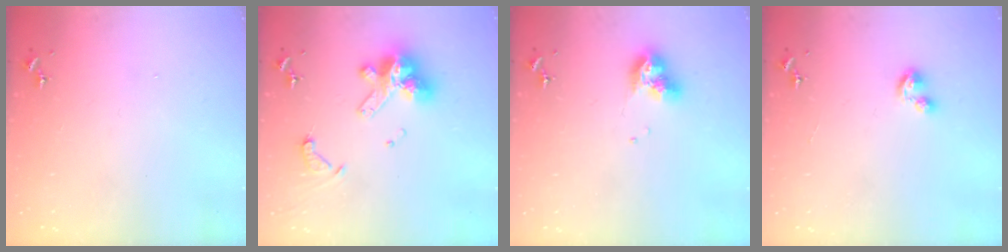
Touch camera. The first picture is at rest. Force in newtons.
{"total": 14.3, "press": 14.2, "slide": 1.7}
{"total": 9.5, "press": 9.4, "slide": 1.3}
{"total": 3.9, "press": 3.9, "slide": 0.5}